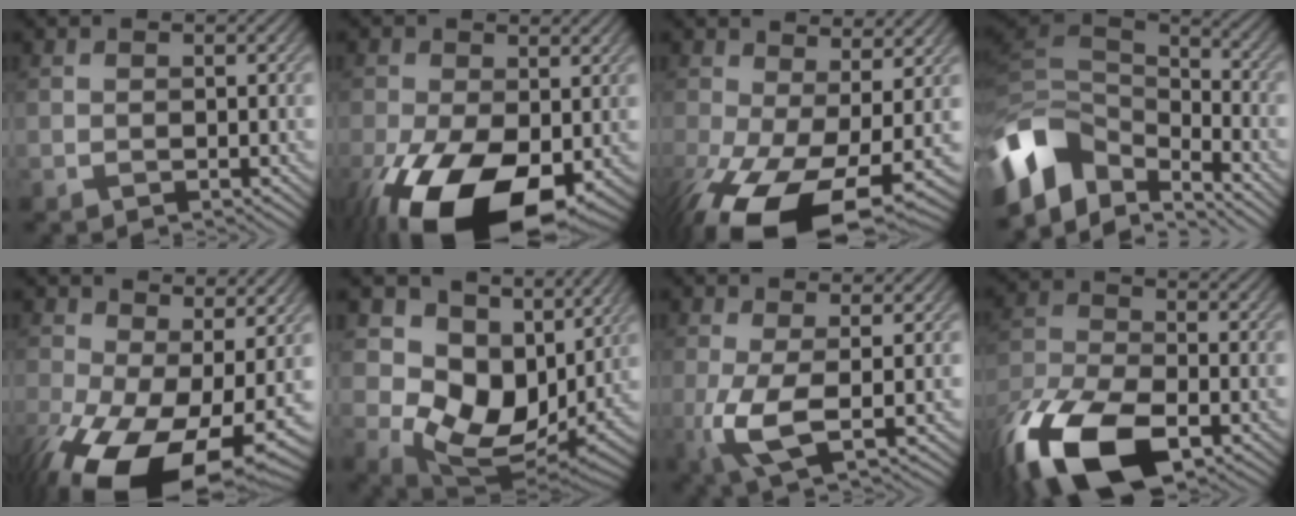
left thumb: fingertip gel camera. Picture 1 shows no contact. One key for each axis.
{"total": 16.2, "fx": -6.2, "fy": 8.8, "fz": 12.1, "tx": -0.248, "ty": -0.058, "tz": -0.089}
{"total": 14.5, "fx": -4.8, "fy": 7.3, "fz": 11.6, "tx": -0.251, "ty": -0.060, "tz": -0.060}
{"total": 12.2, "fx": -6.6, "fy": 7.7, "fz": 6.8, "tx": -0.181, "ty": -0.013, "tz": -0.121}
{"total": 16.9, "fx": -4.1, "fy": 9.8, "fz": 13.1, "tx": -0.266, "ty": -0.065, "tz": -0.034}
{"total": 12.3, "fx": 3.0, "fy": 9.1, "fz": 7.7, "tx": -0.145, "ty": -0.027, "tz": 0.059}
{"total": 5.3, "fx": -0.2, "fy": 1.7, "fz": 5.0, "tx": -0.113, "ty": -0.005, "tz": -0.004}
{"total": 14.3, "fx": -8.0, "fy": 6.8, "fz": 9.7, "tx": -0.226, "ty": -0.037, "tz": -0.161}